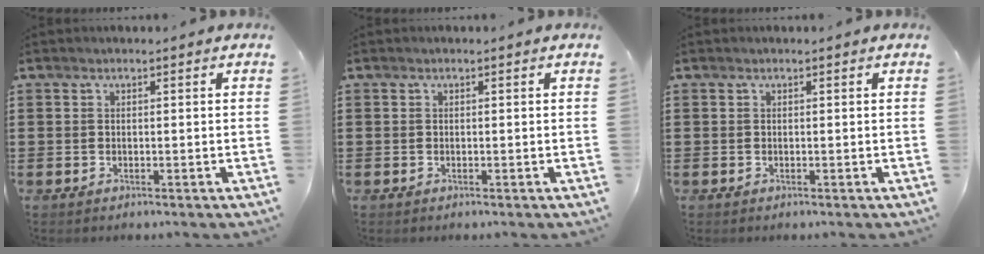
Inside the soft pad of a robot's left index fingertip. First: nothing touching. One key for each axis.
{"total": 0.0}
{"total": 0.0}